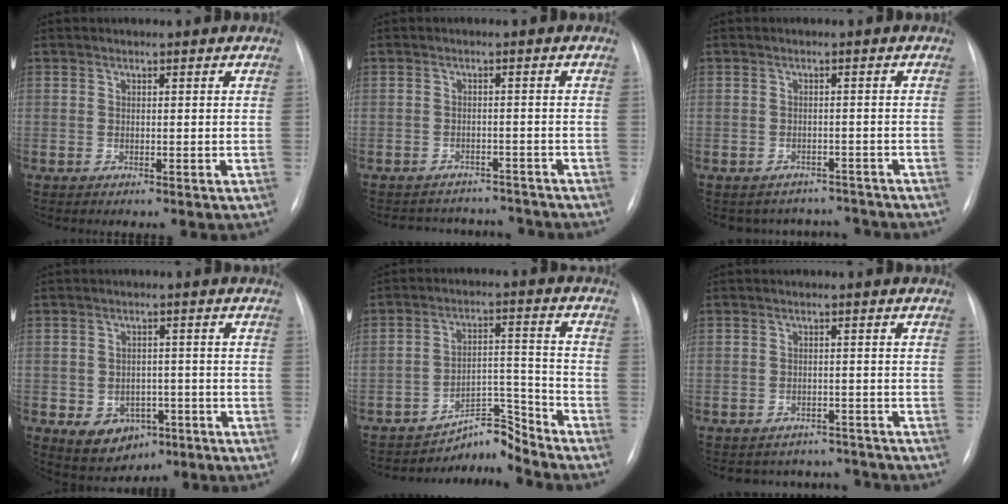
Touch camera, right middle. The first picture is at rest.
{"total": 8.8, "force": [-8.3, 2.8, 0.5], "torque": [-0.006, 0.020, -0.100]}
{"total": 6.6, "force": [-6.0, 2.7, -0.6], "torque": [0.015, 0.026, -0.067]}
{"total": 6.7, "force": [-2.9, 5.2, 3.1], "torque": [-0.050, 0.009, -0.031]}
{"total": 6.3, "force": [-6.3, -0.1, -0.6], "torque": [0.015, 0.045, -0.097]}
{"total": 7.5, "force": [-6.9, 2.7, -0.4], "torque": [0.011, 0.025, -0.080]}